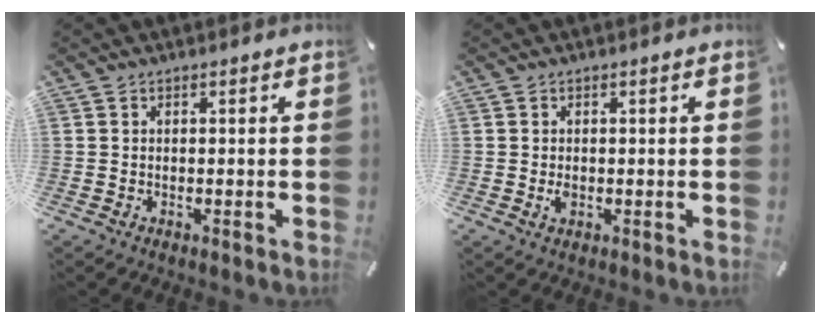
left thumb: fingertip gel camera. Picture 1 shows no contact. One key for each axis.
{"total": 1.5, "fx": -0.2, "fy": 0.7, "fz": 1.4, "tx": -0.034, "ty": -0.004, "tz": -0.006}